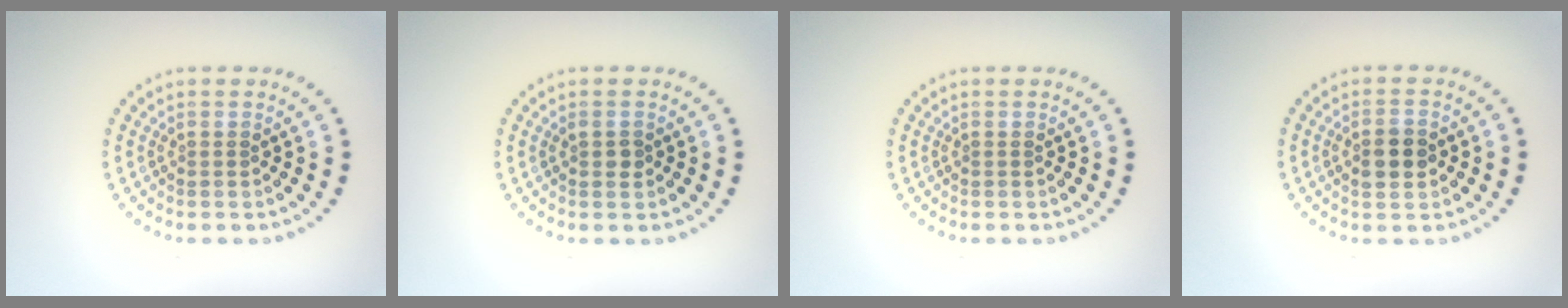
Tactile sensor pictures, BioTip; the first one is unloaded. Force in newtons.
{"total": 1.0, "press": 1.0, "slide": 0.2}
{"total": 0.0}
{"total": 2.9, "press": 2.9, "slide": 0.1}